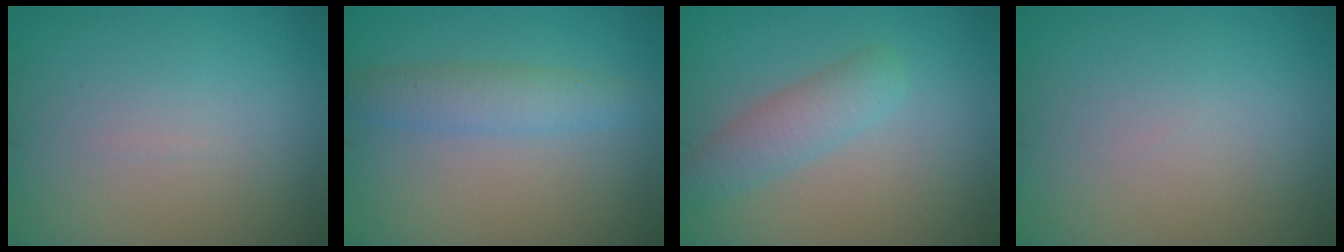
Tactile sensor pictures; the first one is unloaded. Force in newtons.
{"total": 2.5, "press": 2.5, "slide": 0.2}
{"total": 2.9, "press": 2.9, "slide": 0.1}
{"total": 0.0}